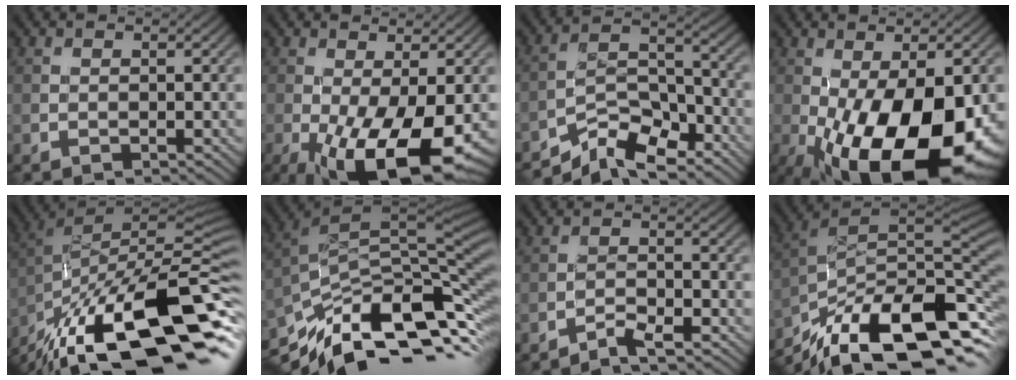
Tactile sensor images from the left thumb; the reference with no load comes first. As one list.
[{"total": 12.9, "force": [-4.7, 5.1, 10.8], "torque": [-0.196, -0.042, -0.060]}, {"total": 9.0, "force": [-7.7, 2.7, 3.9], "torque": [-0.060, 0.009, -0.153]}, {"total": 19.4, "force": [-6.9, 8.8, 15.9], "torque": [-0.273, -0.038, -0.085]}, {"total": 19.6, "force": [-12.1, 6.6, 14.0], "torque": [-0.204, 0.018, -0.191]}, {"total": 13.7, "force": [-6.3, 5.1, 11.1], "torque": [-0.243, -0.005, -0.110]}, {"total": 3.2, "force": [-2.8, 0.4, 1.4], "torque": [-0.023, 0.005, -0.057]}, {"total": 17.0, "force": [-9.6, 6.1, 12.5], "torque": [-0.256, 0.000, -0.166]}]